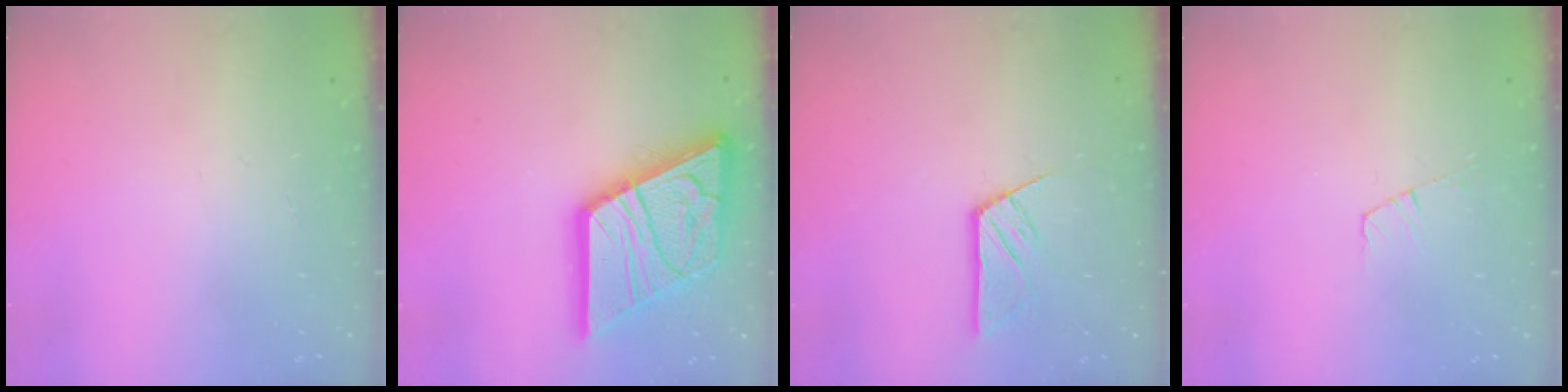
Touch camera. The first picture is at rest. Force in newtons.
{"total": 27.4, "press": 27.2, "slide": 3.1}
{"total": 7.9, "press": 7.9, "slide": 0.7}
{"total": 3.6, "press": 3.6, "slide": 0.3}